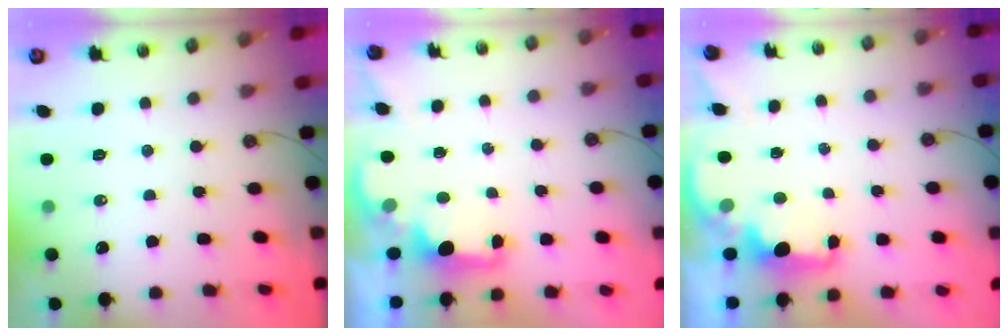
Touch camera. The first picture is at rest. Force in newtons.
{"total": 2.2, "press": 2.1, "slide": 0.8}
{"total": 2.2, "press": 2.0, "slide": 0.7}